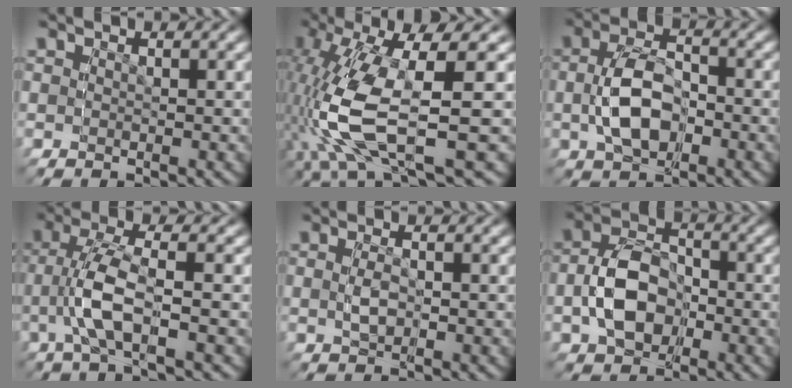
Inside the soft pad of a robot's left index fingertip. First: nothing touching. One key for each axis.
{"total": 9.1, "fx": 0.0, "fy": 4.6, "fz": 7.8, "tx": -0.190, "ty": 0.001, "tz": 0.018}
{"total": 2.9, "fx": -1.5, "fy": 2.3, "fz": 0.8, "tx": -0.038, "ty": -0.006, "tz": -0.024}
{"total": 3.4, "fx": -1.1, "fy": -0.2, "fz": 3.2, "tx": -0.065, "ty": 0.027, "tz": -0.020}
{"total": 1.3, "fx": -0.4, "fy": -0.2, "fz": 1.2, "tx": -0.025, "ty": 0.000, "tz": -0.005}
{"total": 4.1, "fx": -1.9, "fy": 3.6, "fz": 0.5, "tx": -0.032, "ty": -0.023, "tz": -0.021}